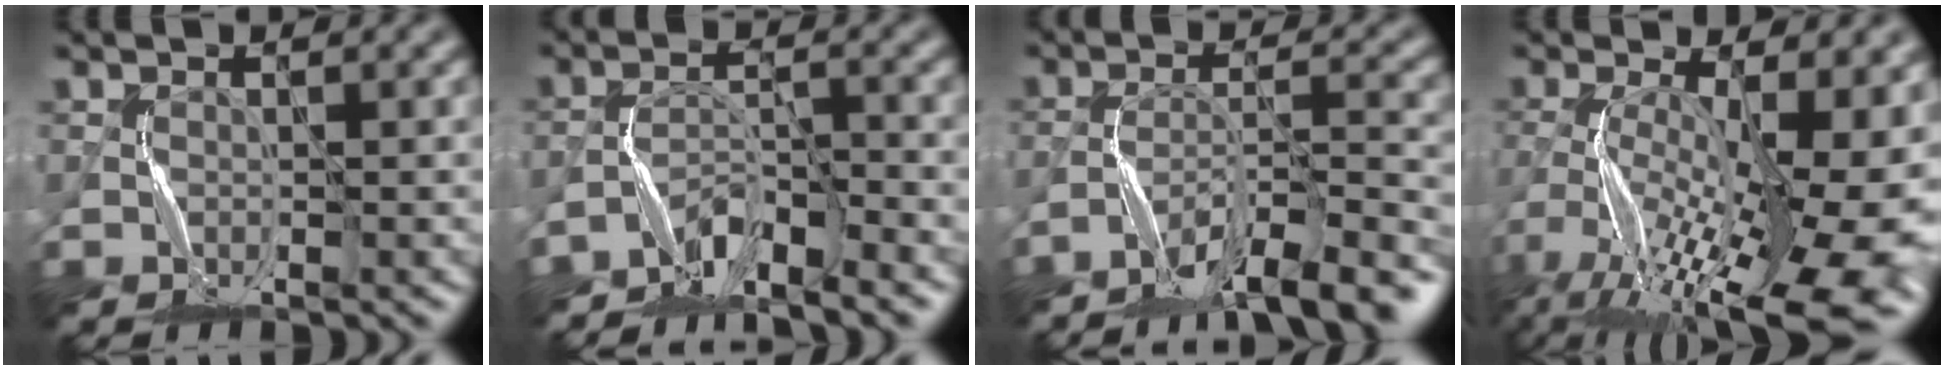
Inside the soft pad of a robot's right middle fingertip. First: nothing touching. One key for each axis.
{"total": 4.3, "fx": -3.6, "fy": 0.9, "fz": 2.2, "tx": -0.035, "ty": 0.001, "tz": -0.073}
{"total": 8.7, "fx": -6.9, "fy": 1.6, "fz": 5.0, "tx": -0.084, "ty": 0.007, "tz": -0.117}
{"total": 17.6, "fx": -3.9, "fy": 7.2, "fz": 15.6, "tx": -0.274, "ty": -0.016, "tz": -0.048}